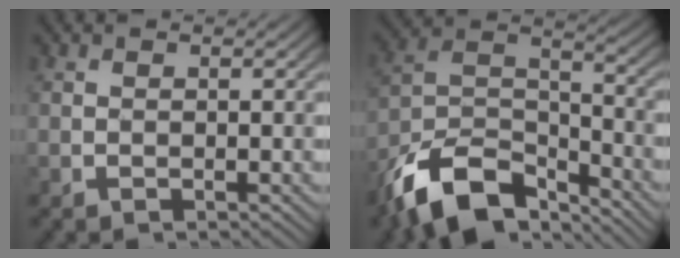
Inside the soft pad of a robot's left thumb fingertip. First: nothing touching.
{"total": 13.7, "force": [-10.0, 5.9, 7.2], "torque": [-0.147, -0.008, -0.198]}